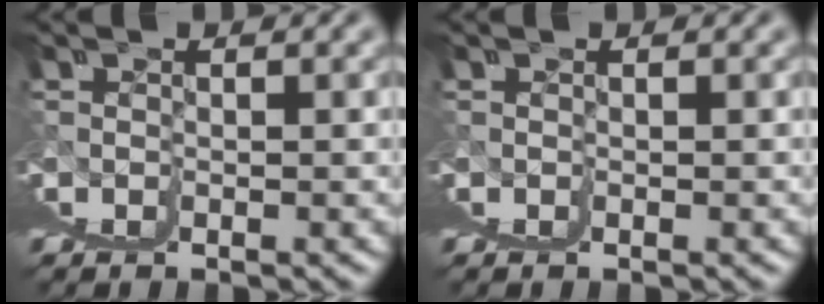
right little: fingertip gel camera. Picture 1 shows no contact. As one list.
[{"total": 0.0}]